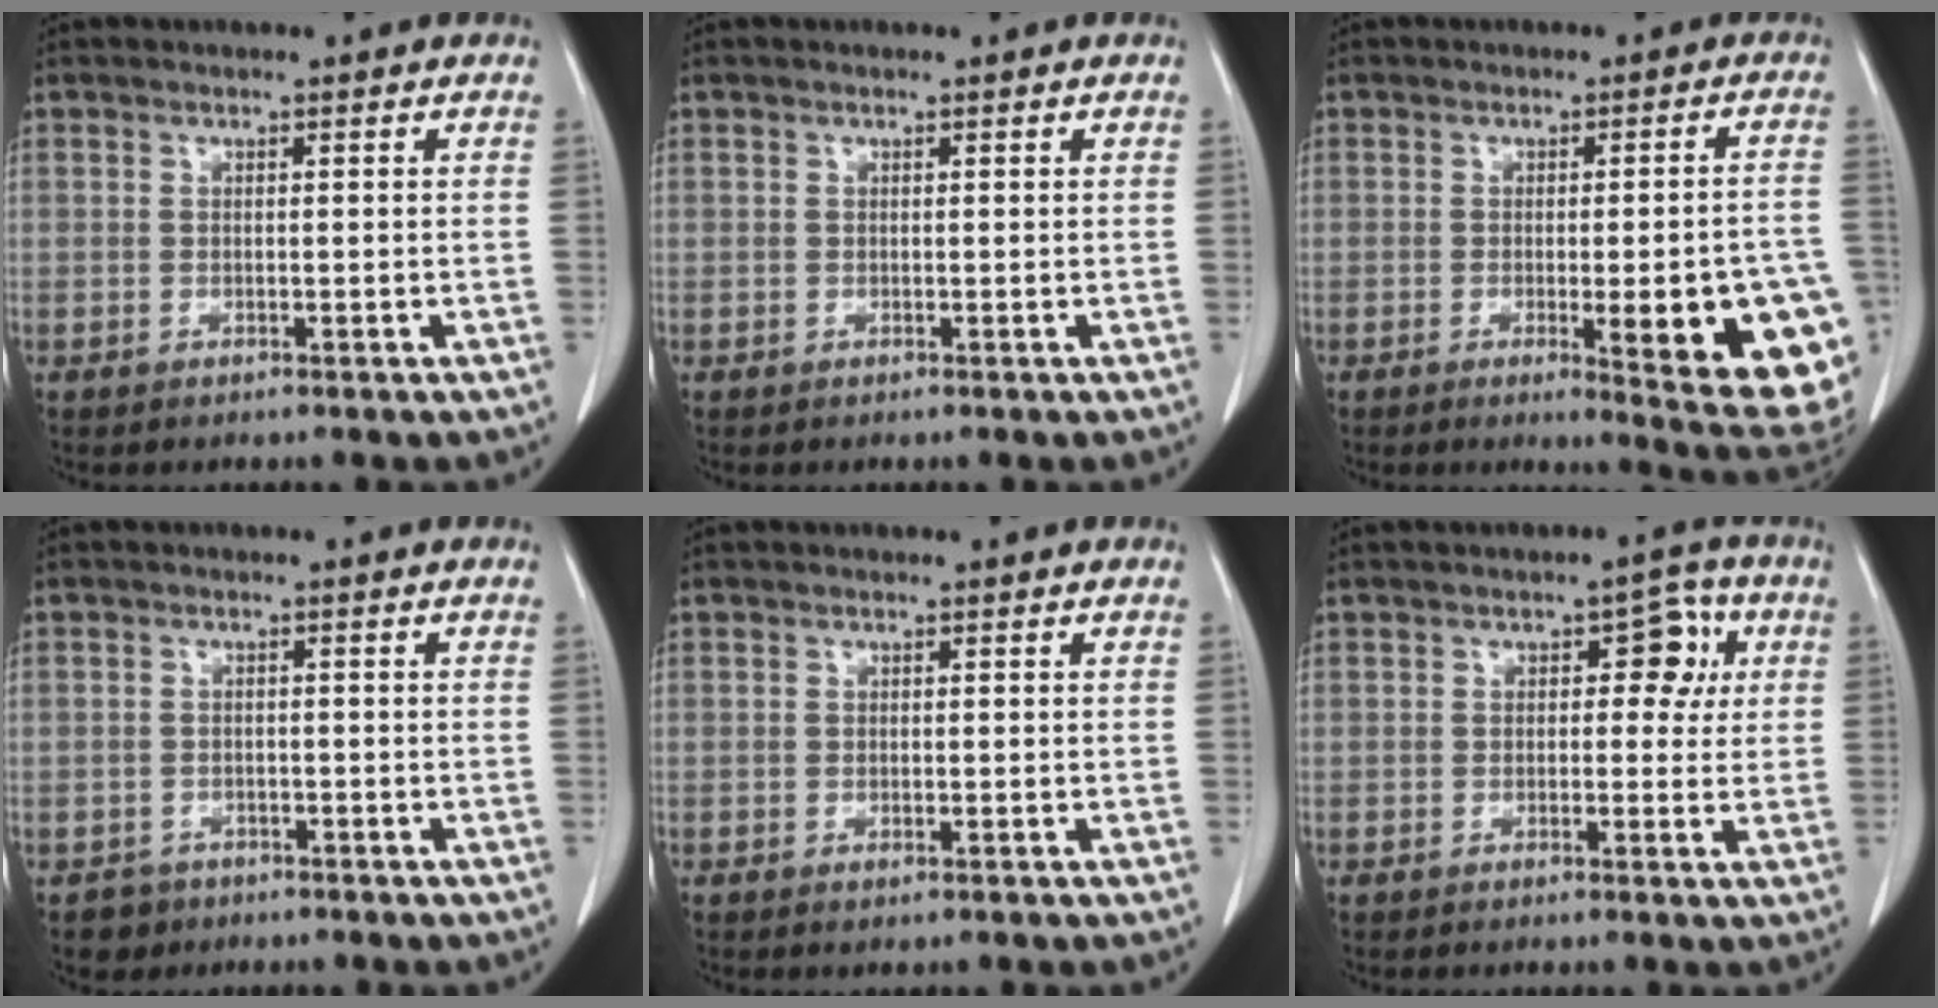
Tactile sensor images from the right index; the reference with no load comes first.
{"total": 0.0}
{"total": 15.4, "force": [-4.7, 2.4, 14.5], "torque": [-0.091, 0.008, -0.041]}
{"total": 2.8, "force": [-1.6, 2.2, -0.3], "torque": [0.002, 0.011, -0.027]}
{"total": 0.7, "force": [-0.4, 0.2, 0.5], "torque": [-0.010, -0.002, -0.004]}
{"total": 4.9, "force": [1.1, 2.7, 4.0], "torque": [-0.040, 0.021, 0.011]}